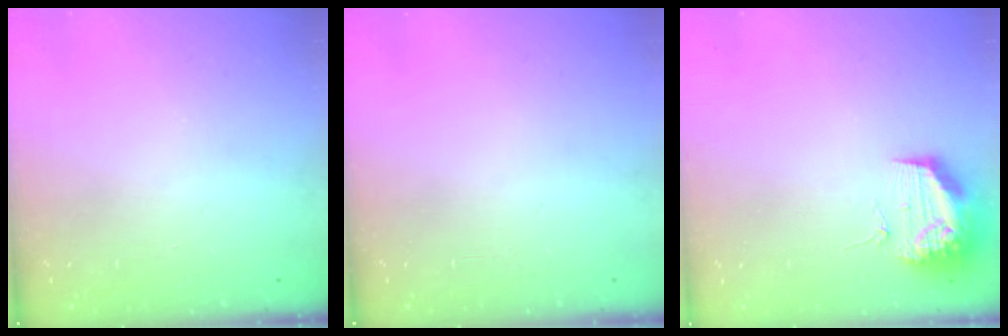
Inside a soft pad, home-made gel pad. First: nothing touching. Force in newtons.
{"total": 0.0}
{"total": 11.1, "press": 11.1, "slide": 0.8}